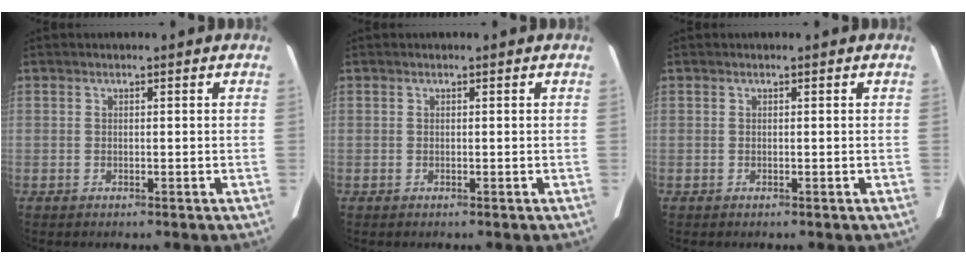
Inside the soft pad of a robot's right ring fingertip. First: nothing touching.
{"total": 0.0}
{"total": 0.0}